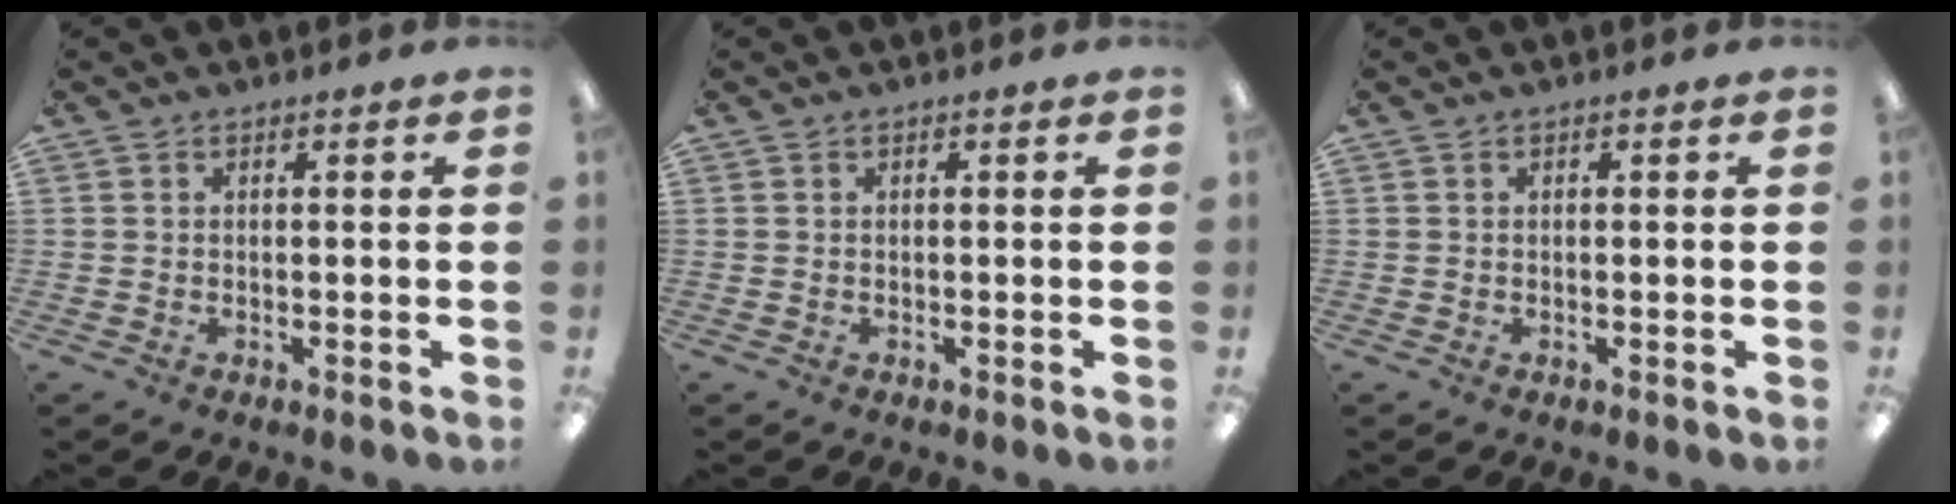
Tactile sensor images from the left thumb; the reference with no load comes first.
{"total": 0.0}
{"total": 0.0}